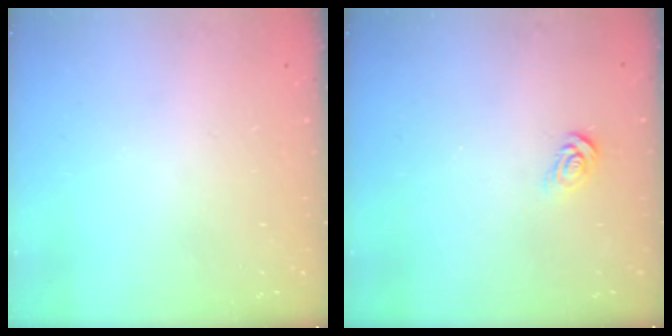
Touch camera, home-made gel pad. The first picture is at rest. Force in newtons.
{"total": 4.3, "press": 4.3, "slide": 0.4}